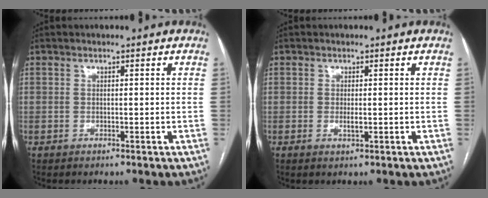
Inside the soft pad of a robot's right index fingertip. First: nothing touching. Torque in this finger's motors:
{"motor_torque": [-0.45, 0.65, -1.05, -0.21]}